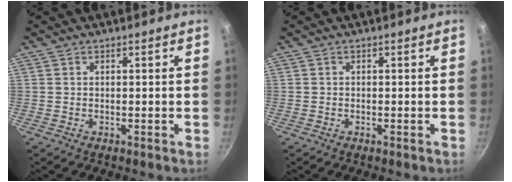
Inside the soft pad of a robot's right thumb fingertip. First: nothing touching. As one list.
[{"total": 0.0}]